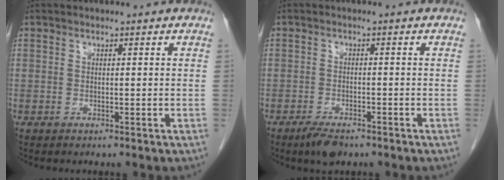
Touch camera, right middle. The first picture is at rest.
{"total": 3.7, "force": [-2.7, 1.2, 2.2], "torque": [-0.043, -0.004, -0.042]}